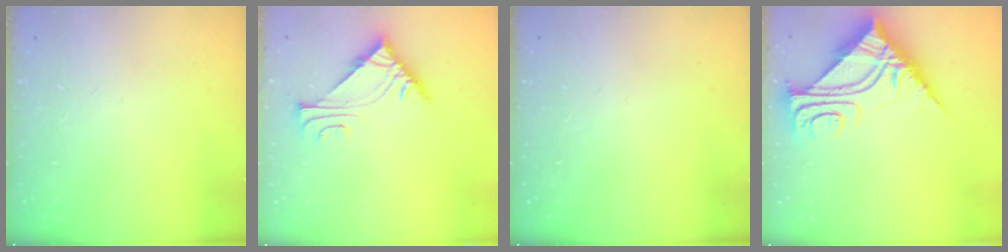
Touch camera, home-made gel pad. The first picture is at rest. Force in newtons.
{"total": 6.2, "press": 6.2, "slide": 0.8}
{"total": 0.0}
{"total": 12.1, "press": 12.1, "slide": 1.2}